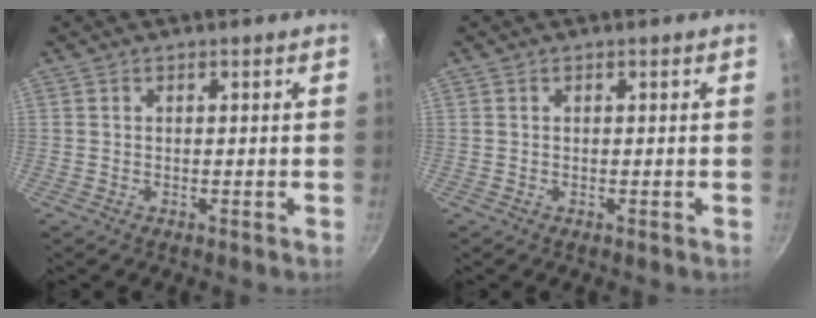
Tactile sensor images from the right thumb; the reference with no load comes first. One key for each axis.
{"total": 0.0}